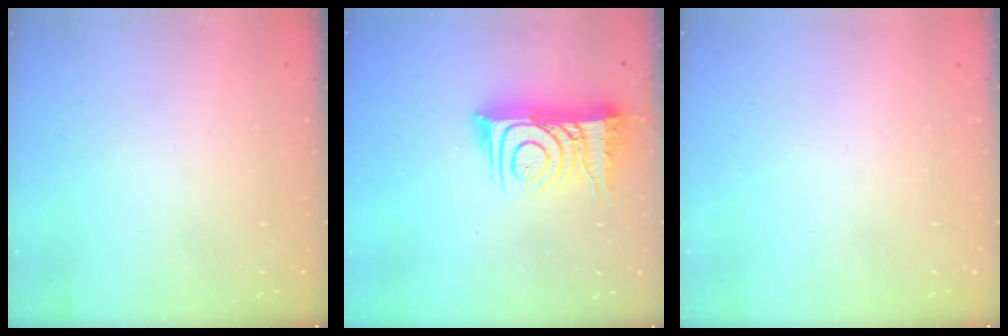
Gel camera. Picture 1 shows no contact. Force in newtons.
{"total": 14.0, "press": 14.0, "slide": 1.0}
{"total": 1.8, "press": 1.7, "slide": 0.1}